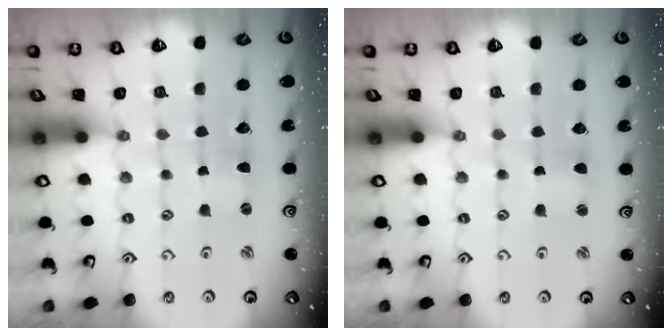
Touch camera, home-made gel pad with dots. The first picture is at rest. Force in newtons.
{"total": 0.8, "press": 0.8, "slide": 0.2}